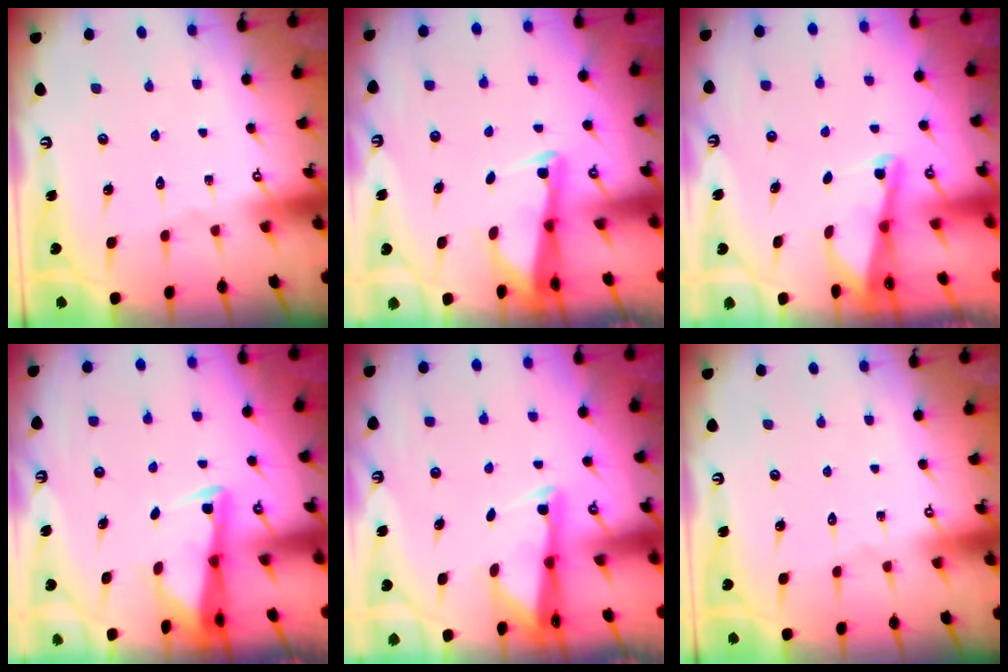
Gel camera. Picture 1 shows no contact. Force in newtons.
{"total": 2.4, "press": 2.4, "slide": 0.5}
{"total": 2.0, "press": 2.0, "slide": 0.2}
{"total": 2.5, "press": 2.5, "slide": 0.5}
{"total": 2.6, "press": 2.6, "slide": 0.3}
{"total": 0.0}